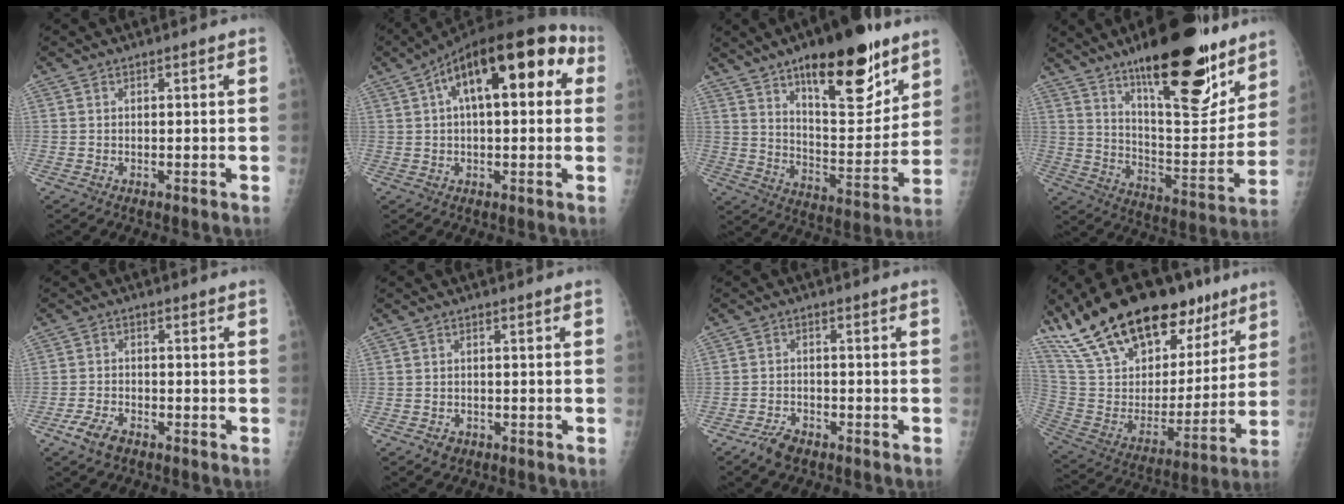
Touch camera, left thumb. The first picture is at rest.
{"total": 20.0, "force": [6.2, 8.8, 16.9], "torque": [-0.233, 0.043, 0.086]}
{"total": 22.6, "force": [13.8, 8.3, 15.8], "torque": [-0.194, -0.072, 0.220]}
{"total": 26.0, "force": [17.1, 8.2, 17.8], "torque": [-0.220, -0.086, 0.268]}
{"total": 4.5, "force": [-2.8, 2.4, 2.6], "torque": [-0.055, 0.006, -0.051]}
{"total": 1.8, "force": [-0.9, 1.4, 0.6], "torque": [-0.003, 0.002, -0.009]}
{"total": 3.9, "force": [-2.8, 2.1, 1.7], "torque": [-0.031, 0.009, -0.047]}
{"total": 30.3, "force": [20.5, 13.6, 17.8], "torque": [-0.279, -0.040, 0.350]}